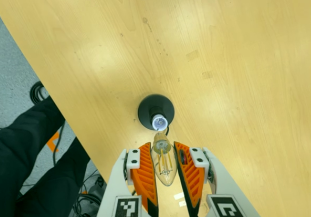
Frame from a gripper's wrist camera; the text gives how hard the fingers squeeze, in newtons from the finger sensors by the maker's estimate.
{"total": 13.7, "left": 13.9, "right": 13.4}